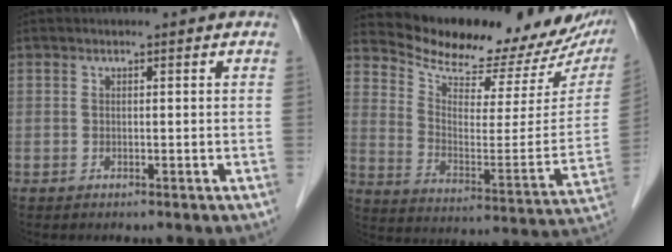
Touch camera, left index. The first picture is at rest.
{"total": 20.3, "force": [18.6, 5.5, 6.1], "torque": [-0.084, -0.048, 0.250]}